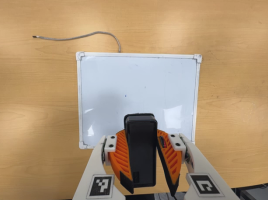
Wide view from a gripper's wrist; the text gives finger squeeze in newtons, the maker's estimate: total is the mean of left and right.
{"total": 9.8, "left": 9.6, "right": 9.9}